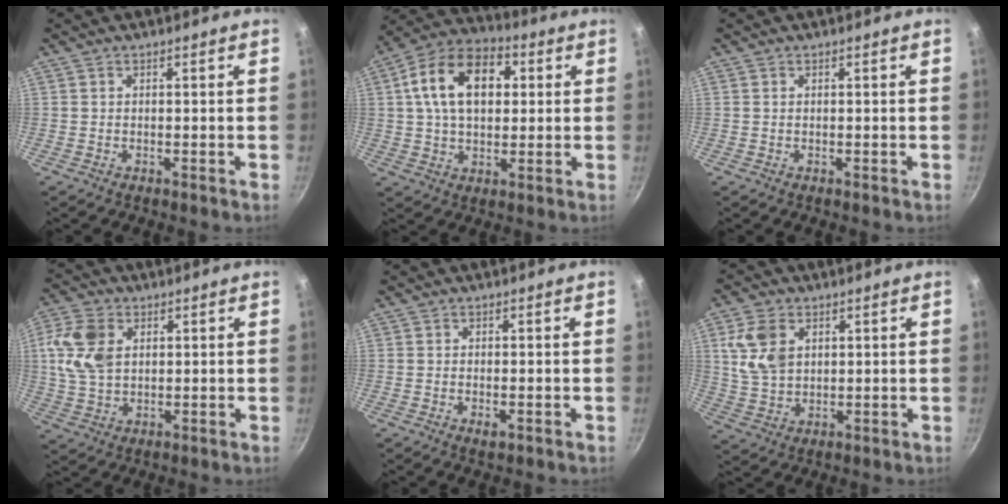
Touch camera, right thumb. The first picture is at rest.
{"total": 16.5, "force": [3.7, 10.7, 11.9], "torque": [-0.178, 0.019, 0.046]}
{"total": 0.0}
{"total": 10.2, "force": [2.5, 7.0, 7.0], "torque": [-0.129, -0.001, 0.045]}
{"total": 1.4, "force": [-0.5, 0.6, 1.2], "torque": [-0.024, -0.003, -0.007]}
{"total": 9.0, "force": [2.8, 6.3, 5.8], "torque": [-0.100, -0.012, 0.059]}